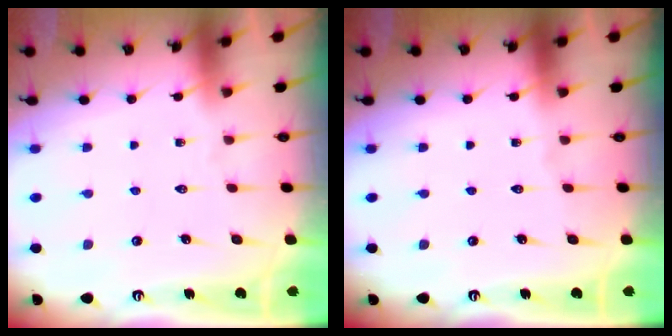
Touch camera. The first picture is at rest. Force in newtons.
{"total": 0.0}